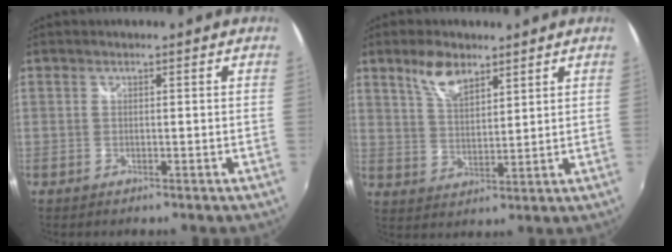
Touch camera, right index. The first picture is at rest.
{"total": 7.0, "force": [4.7, 3.1, 4.1], "torque": [-0.073, 0.005, 0.090]}